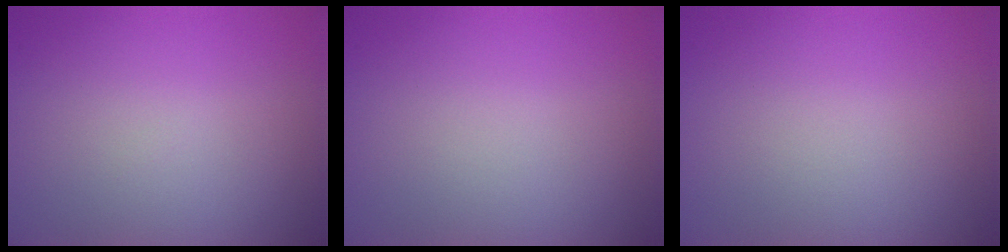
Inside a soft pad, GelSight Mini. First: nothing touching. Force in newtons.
{"total": 0.0}
{"total": 0.0}